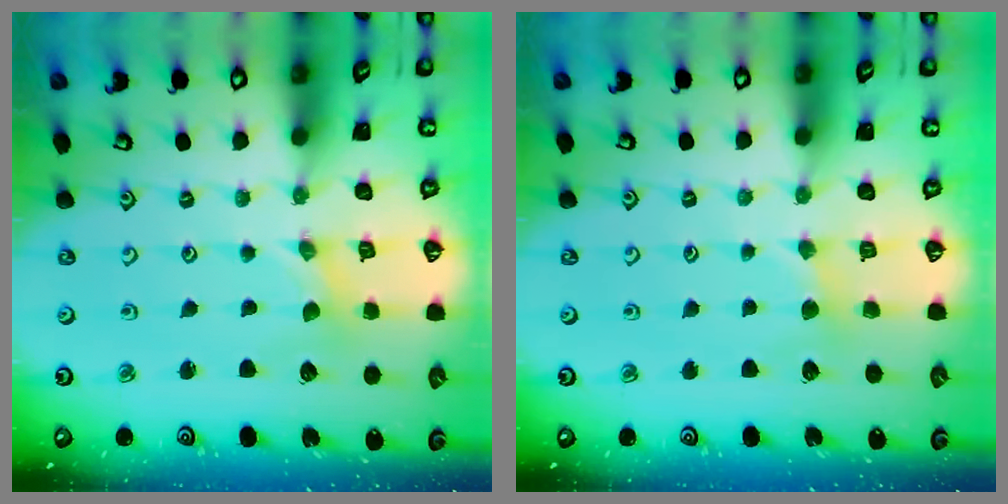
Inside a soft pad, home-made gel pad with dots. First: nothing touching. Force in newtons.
{"total": 1.8, "press": 1.8, "slide": 0.3}